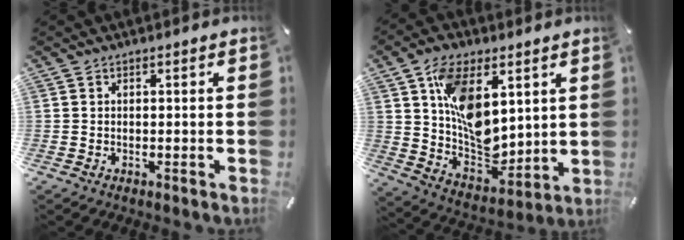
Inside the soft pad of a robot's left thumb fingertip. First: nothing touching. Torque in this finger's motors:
{"motor_torque": [2.48, 2.53, 1.64, -1.13, 0.65]}